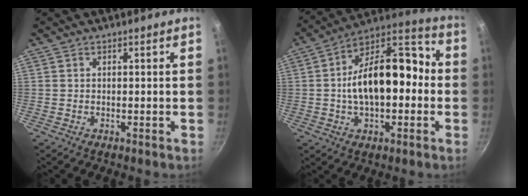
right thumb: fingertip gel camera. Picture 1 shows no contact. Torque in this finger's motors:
{"motor_torque": [2.25, 2.43, 0.25, 0.01, 0.51]}